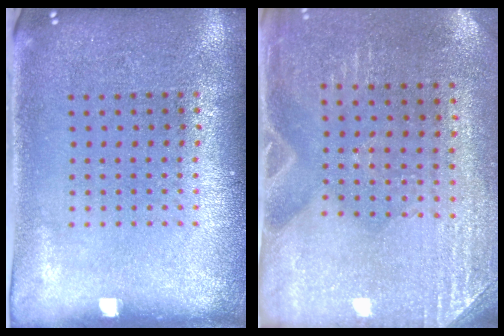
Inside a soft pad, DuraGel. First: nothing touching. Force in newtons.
{"total": 2.9, "press": 2.6, "slide": 1.1}